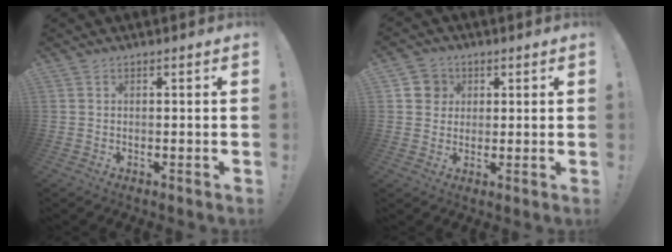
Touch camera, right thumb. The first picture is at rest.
{"total": 6.0, "force": [1.6, 5.5, 1.5], "torque": [-0.014, -0.004, 0.031]}